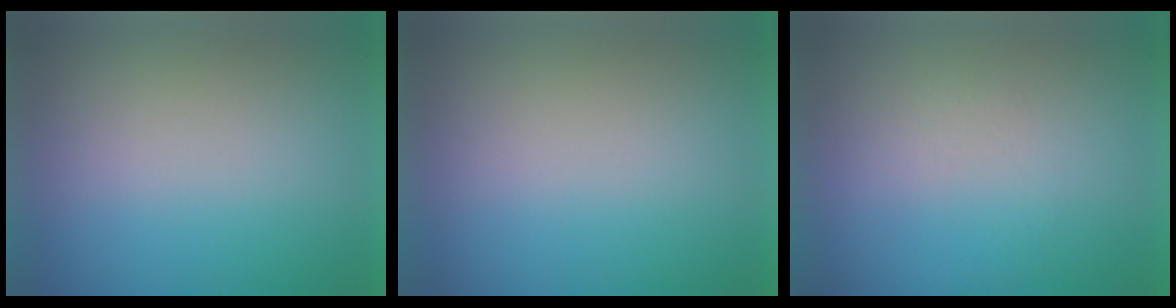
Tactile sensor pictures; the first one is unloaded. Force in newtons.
{"total": 0.0}
{"total": 1.2}